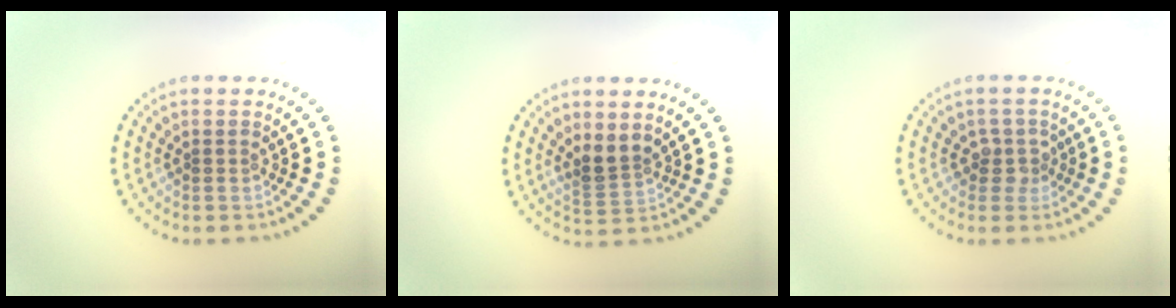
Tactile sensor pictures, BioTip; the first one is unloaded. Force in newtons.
{"total": 2.4, "press": 1.9, "slide": 1.4}
{"total": 1.8, "press": 1.4, "slide": 1.2}